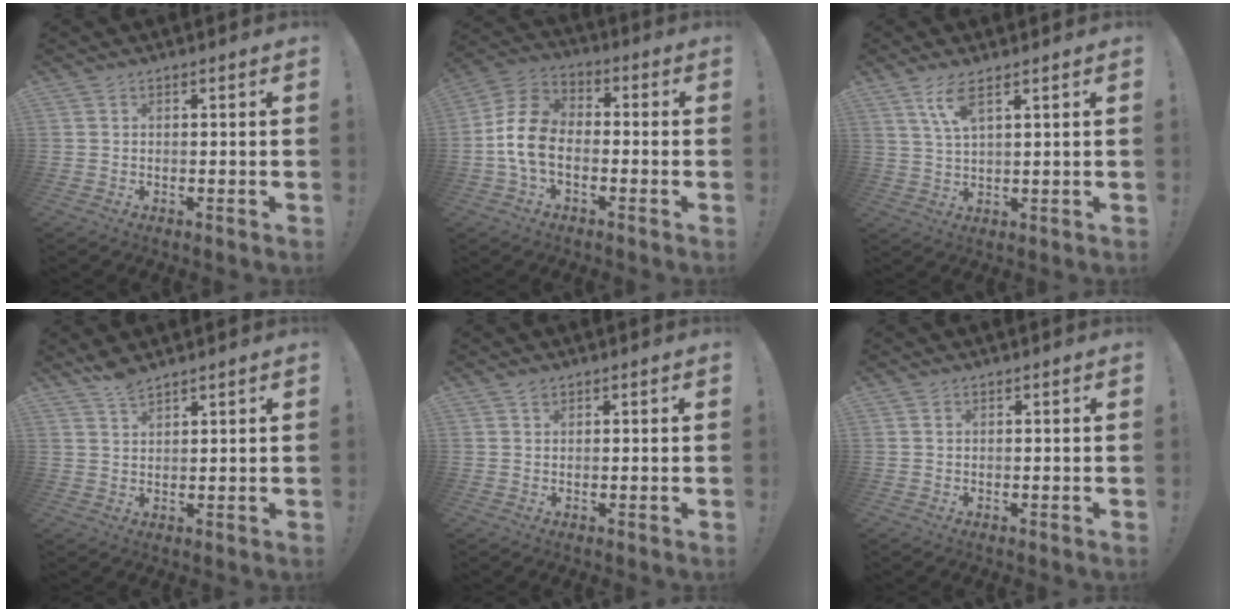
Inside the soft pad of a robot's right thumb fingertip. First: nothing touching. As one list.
[{"total": 11.5, "force": [-3.1, 8.0, 7.6], "torque": [-0.150, 0.031, -0.053]}, {"total": 6.1, "force": [3.7, 1.5, 4.7], "torque": [-0.099, -0.006, 0.065]}, {"total": 4.5, "force": [3.7, 0.8, 2.4], "torque": [-0.046, -0.017, 0.065]}, {"total": 1.0, "force": [0.8, 0.5, 0.3], "torque": [0.003, -0.003, 0.014]}, {"total": 0.5, "force": [0.2, 0.4, 0.1], "torque": [-0.010, 0.005, 0.007]}]